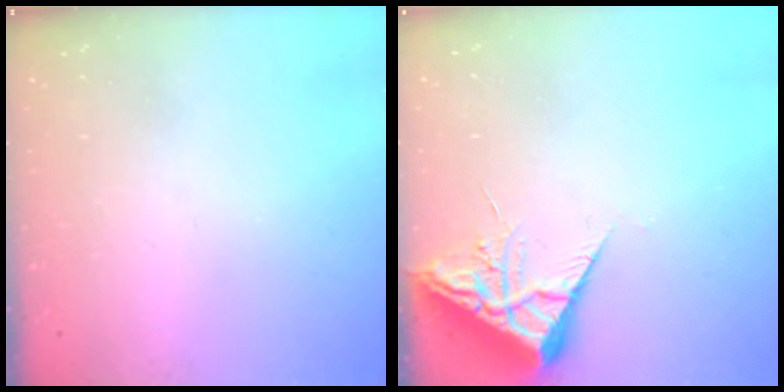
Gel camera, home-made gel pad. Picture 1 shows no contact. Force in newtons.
{"total": 7.0, "press": 7.0, "slide": 0.7}